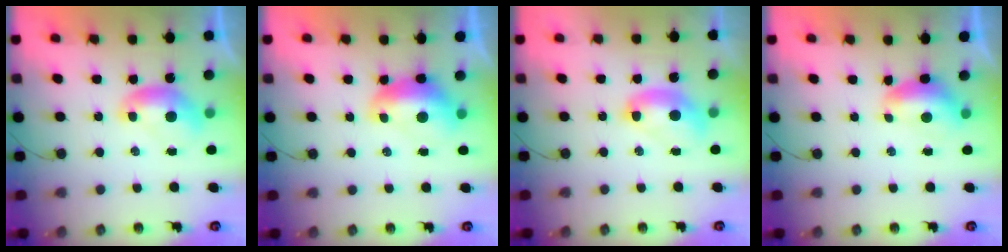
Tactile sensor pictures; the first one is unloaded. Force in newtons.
{"total": 2.2, "press": 2.1, "slide": 0.8}
{"total": 2.5, "press": 2.5, "slide": 0.1}
{"total": 0.0}